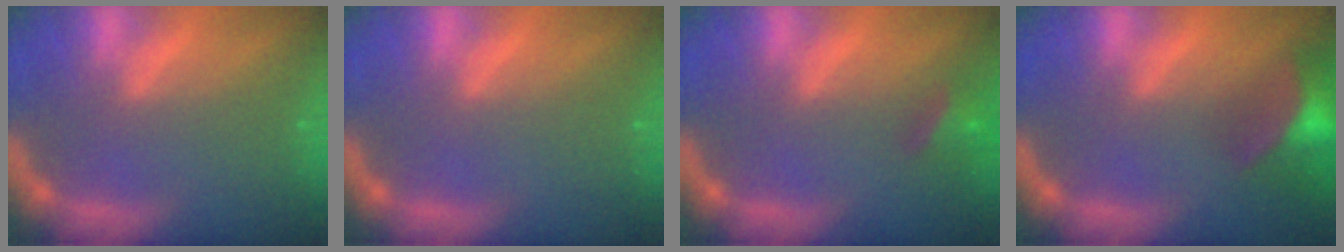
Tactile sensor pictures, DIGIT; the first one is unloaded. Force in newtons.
{"total": 0.0}
{"total": 2.9}
{"total": 9.5}